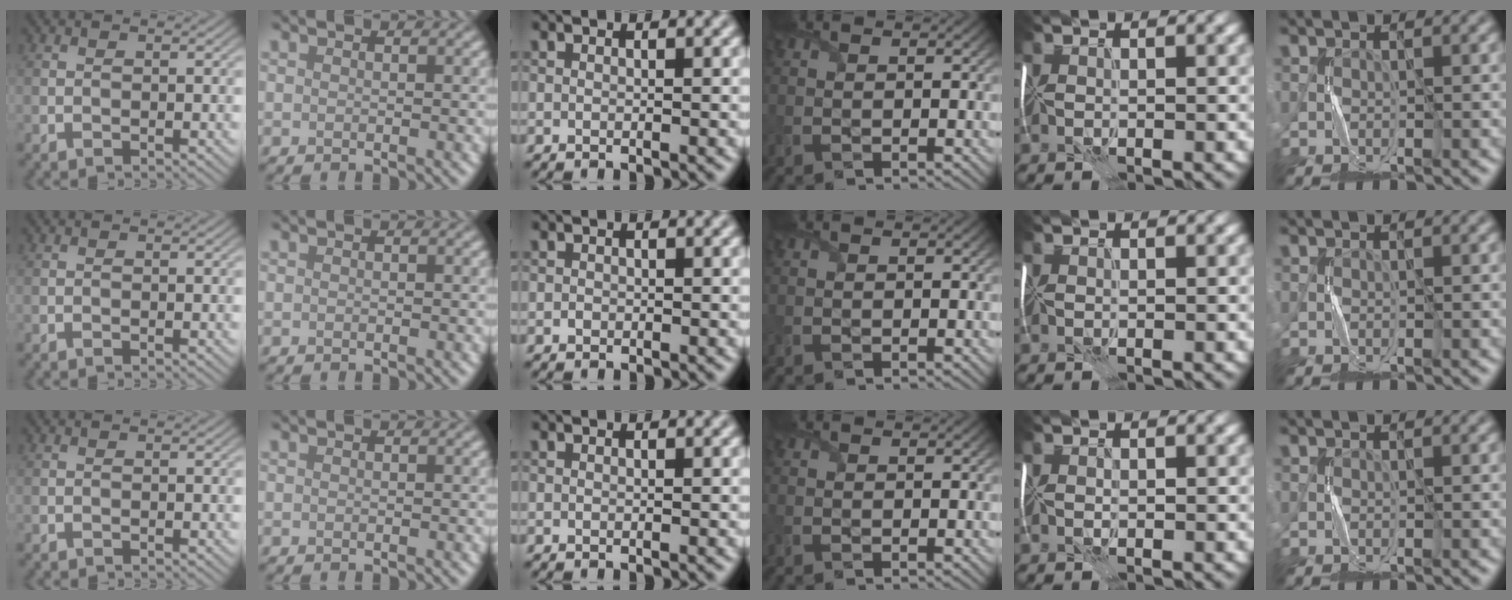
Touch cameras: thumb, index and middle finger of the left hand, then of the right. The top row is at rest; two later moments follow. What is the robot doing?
{"motion": "fold", "object": "plastic wrap"}